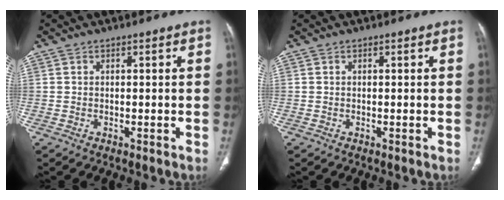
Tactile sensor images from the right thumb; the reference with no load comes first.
{"total": 0.0}